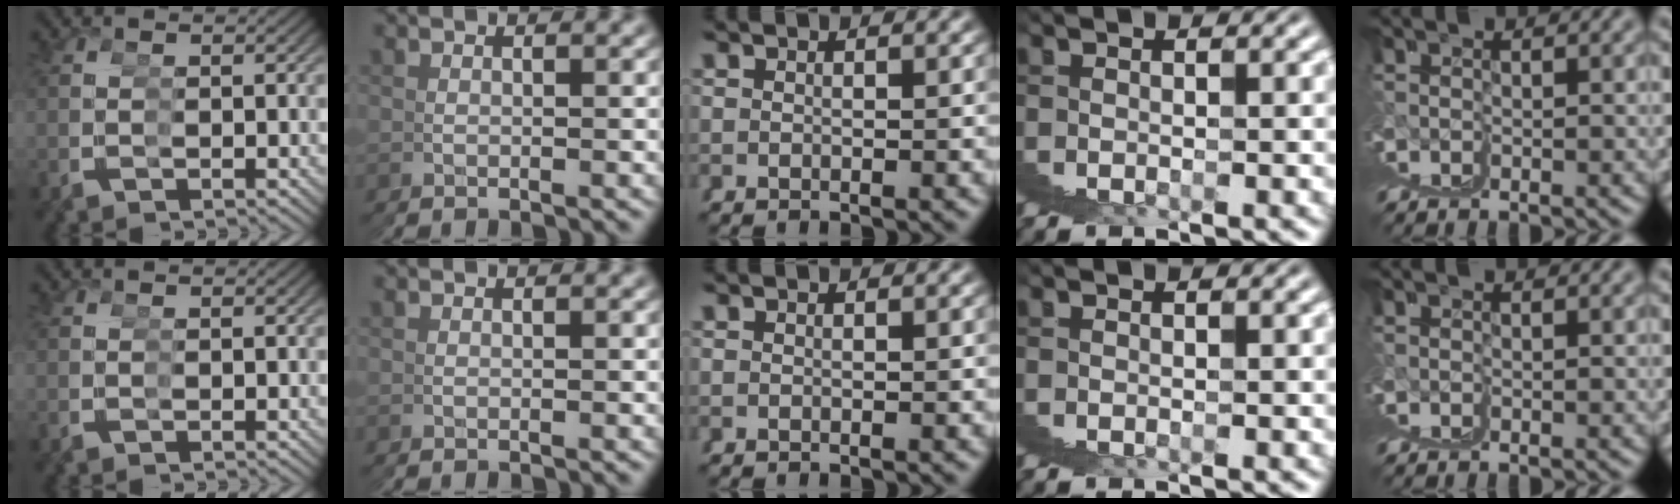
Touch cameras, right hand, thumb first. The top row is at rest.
{}